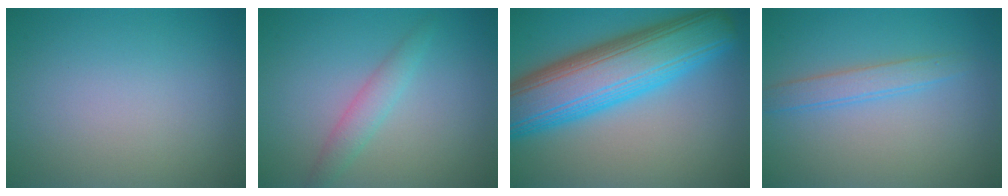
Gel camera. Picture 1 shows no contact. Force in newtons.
{"total": 2.0, "press": 2.0, "slide": 0.0}
{"total": 12.0, "press": 12.0, "slide": 0.2}
{"total": 2.1, "press": 2.1, "slide": 0.1}